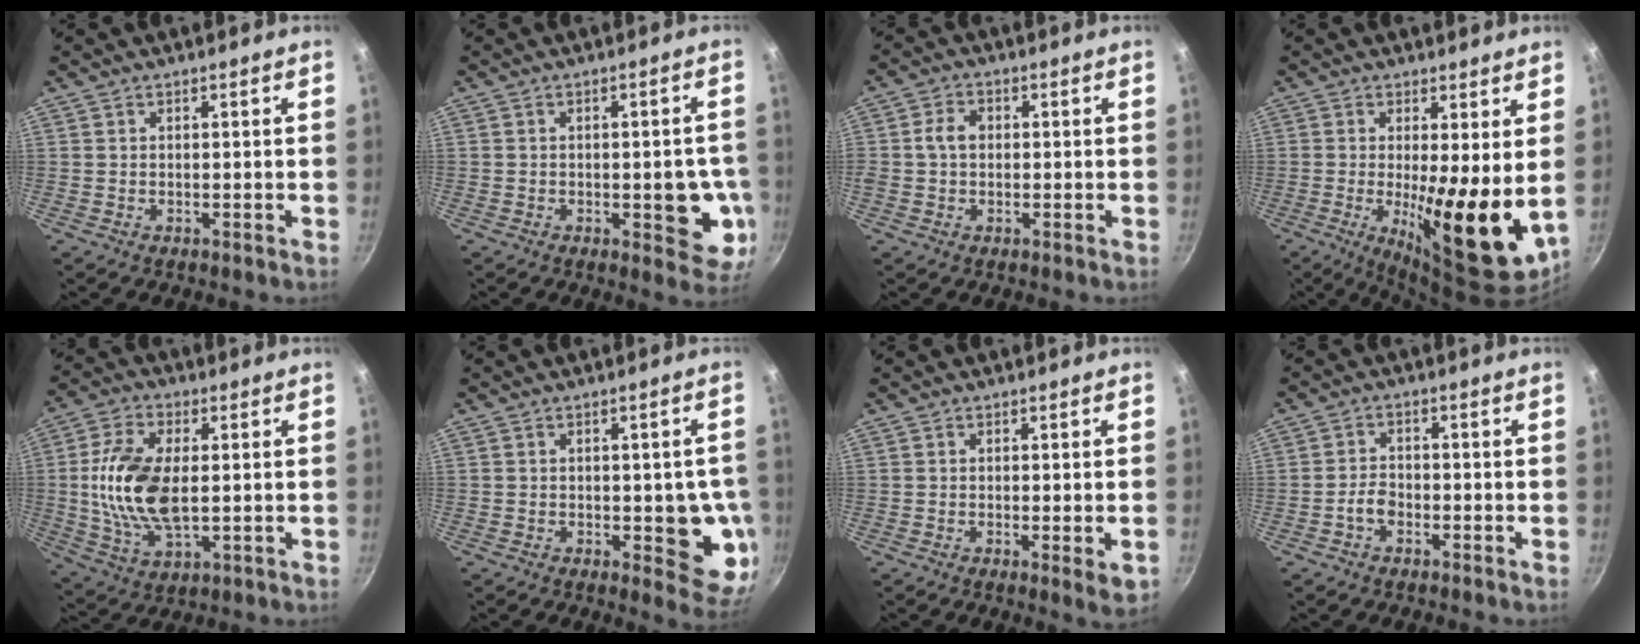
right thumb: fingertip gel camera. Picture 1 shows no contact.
{"total": 9.4, "force": [-1.8, 4.1, 8.2], "torque": [-0.067, 0.000, -0.021]}
{"total": 3.8, "force": [0.1, 3.1, 2.2], "torque": [-0.031, 0.010, -0.007]}
{"total": 14.7, "force": [-0.1, 3.7, 14.2], "torque": [-0.204, -0.033, 0.003]}
{"total": 14.6, "force": [0.6, 7.9, 12.3], "torque": [-0.239, 0.003, 0.011]}
{"total": 10.6, "force": [-1.7, 4.7, 9.3], "torque": [-0.061, -0.007, -0.020]}
{"total": 3.3, "force": [-0.6, 0.6, 3.2], "torque": [-0.051, -0.014, -0.008]}
{"total": 2.9, "force": [-1.6, 1.8, 1.6], "torque": [-0.026, 0.022, -0.032]}